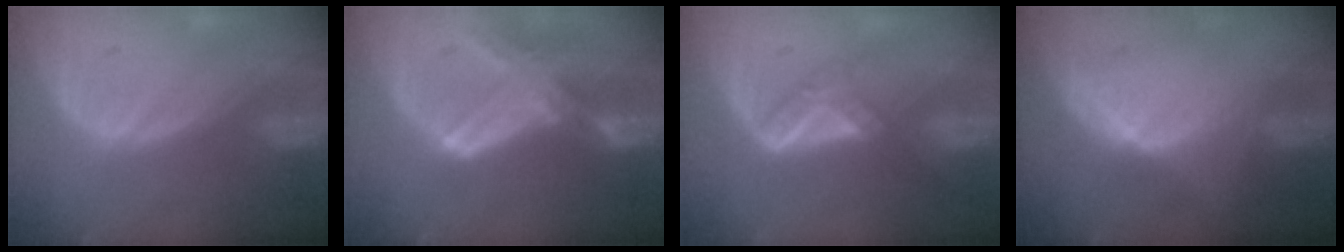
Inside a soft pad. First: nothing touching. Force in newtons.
{"total": 8.1, "press": 7.1, "slide": 3.9}
{"total": 5.5, "press": 4.7, "slide": 2.8}
{"total": 6.7, "press": 6.2, "slide": 2.5}